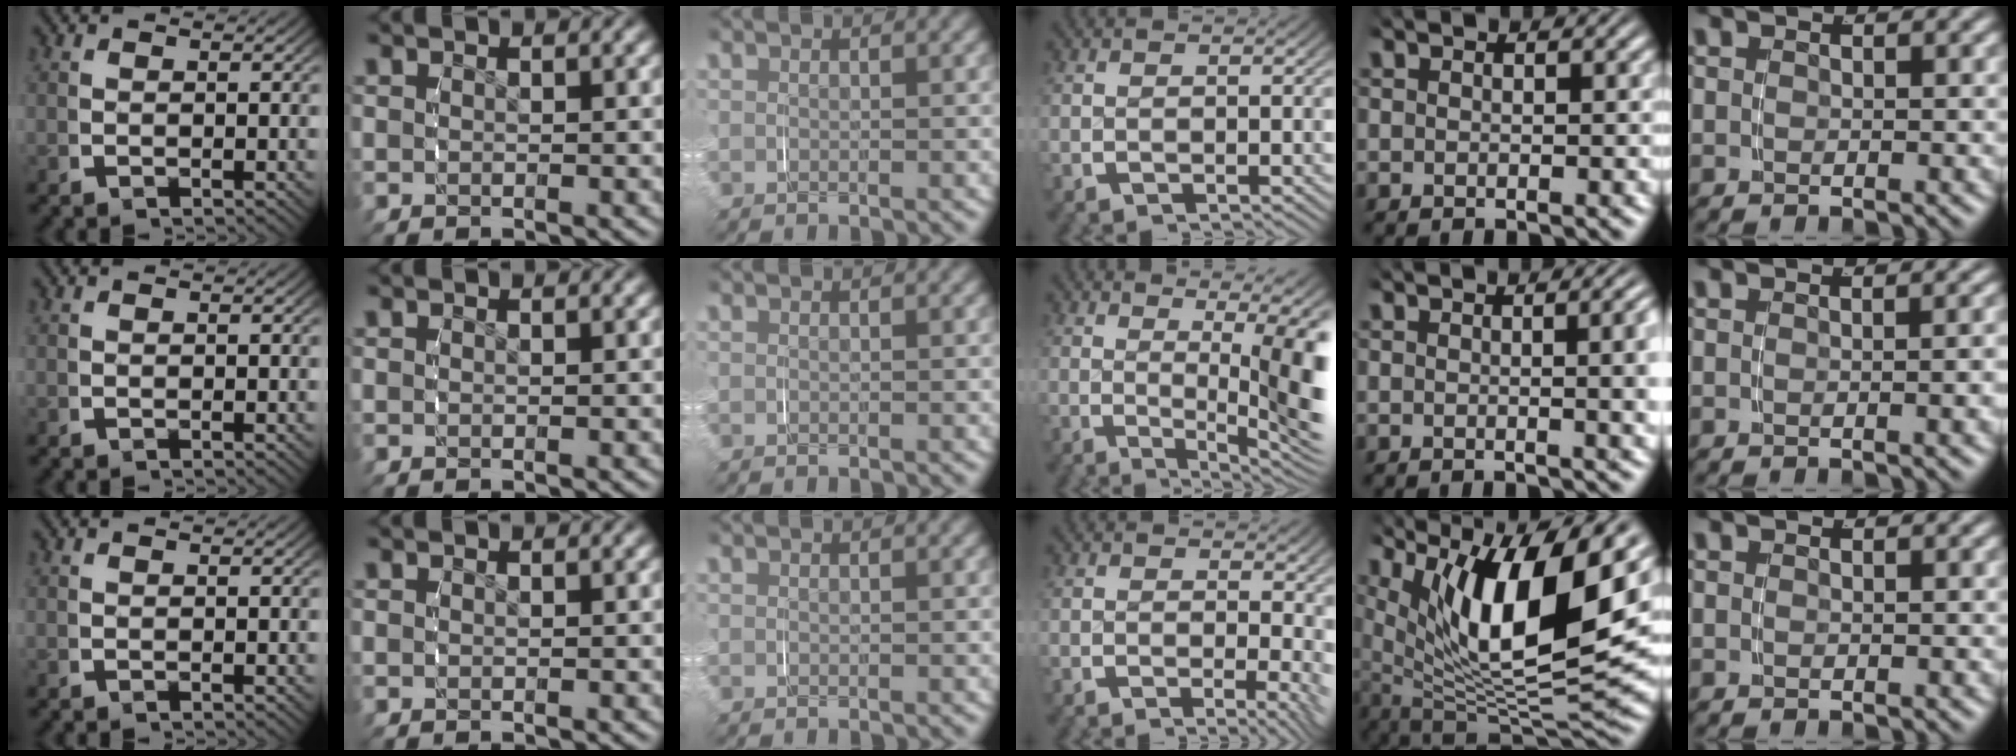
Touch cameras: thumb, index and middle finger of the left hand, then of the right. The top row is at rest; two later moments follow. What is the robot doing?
{"motion": "grasp_and_lifting", "object": "jewelry box"}